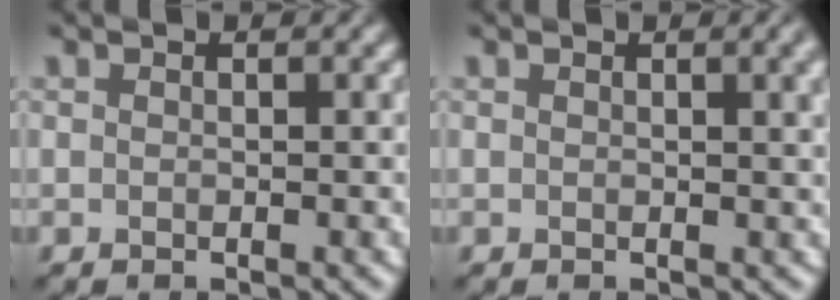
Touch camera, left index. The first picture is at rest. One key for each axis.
{"total": 2.8, "fx": 1.0, "fy": 1.0, "fz": 2.4, "tx": -0.018, "ty": 0.007, "tz": 0.012}